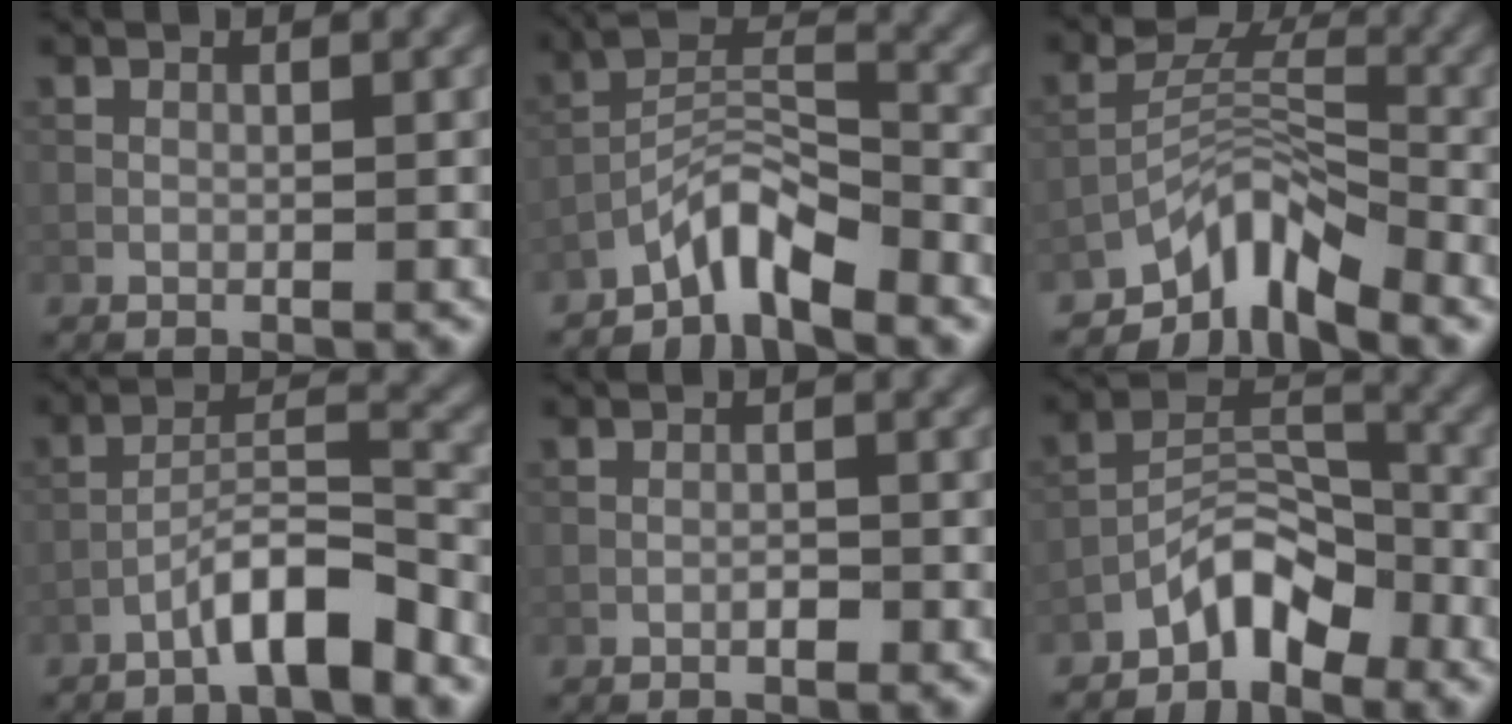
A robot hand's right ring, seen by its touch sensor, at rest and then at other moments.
{"total": 4.8, "force": [-3.9, 1.1, 2.5], "torque": [-0.042, 0.010, -0.084]}
{"total": 5.8, "force": [-4.3, 2.5, 3.0], "torque": [-0.033, 0.004, -0.089]}
{"total": 5.3, "force": [-3.7, 0.9, 3.7], "torque": [-0.064, 0.016, -0.069]}
{"total": 0.9, "force": [-0.5, 0.3, 0.6], "torque": [-0.012, 0.002, -0.009]}
{"total": 4.6, "force": [-3.4, 2.0, 2.2], "torque": [-0.025, 0.017, -0.069]}